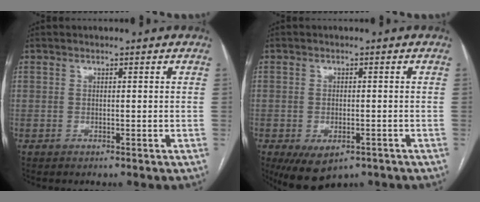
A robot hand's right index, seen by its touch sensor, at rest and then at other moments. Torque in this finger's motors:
{"motor_torque": [1.32, -0.80, 0.36, 0.07]}